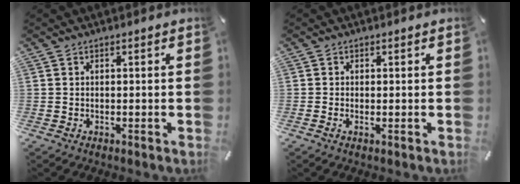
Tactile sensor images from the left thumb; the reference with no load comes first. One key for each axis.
{"total": 0.7, "fx": -0.2, "fy": 0.3, "fz": 0.6, "tx": -0.012, "ty": -0.001, "tz": -0.003}